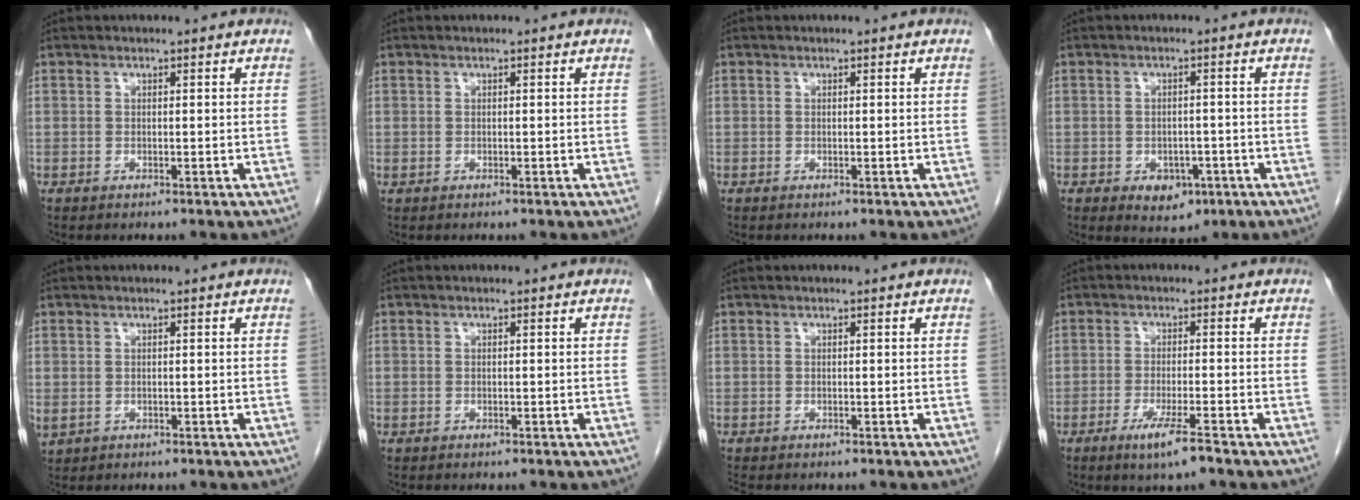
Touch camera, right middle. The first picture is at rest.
{"total": 0.5, "force": [0.2, -0.2, -0.4], "torque": [0.008, 0.004, 0.003]}
{"total": 0.0}
{"total": 4.3, "force": [-2.0, 2.9, 2.5], "torque": [-0.029, 0.003, -0.016]}
{"total": 1.1, "force": [0.0, 1.0, 0.6], "torque": [-0.021, 0.002, 0.009]}
{"total": 0.0}
{"total": 1.0, "force": [-0.9, 0.3, 0.3], "torque": [-0.008, -0.002, -0.015]}
{"total": 4.9, "force": [-3.1, 0.0, 3.8], "torque": [-0.072, -0.011, -0.057]}